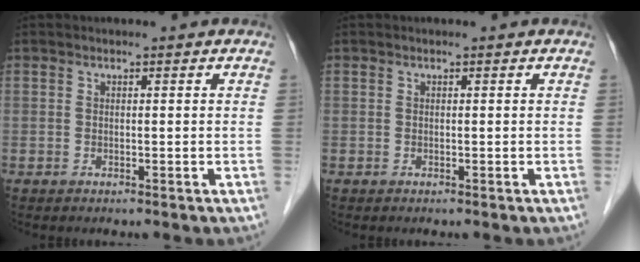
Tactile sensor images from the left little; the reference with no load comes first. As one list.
[{"total": 0.0}]